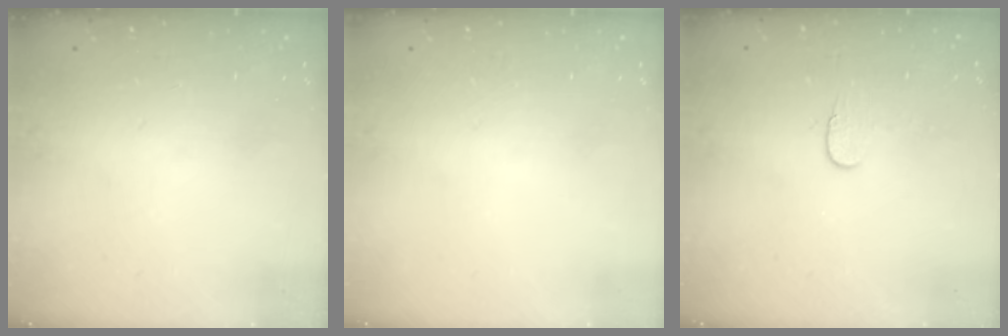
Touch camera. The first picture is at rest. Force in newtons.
{"total": 0.0}
{"total": 5.0, "press": 4.9, "slide": 0.4}